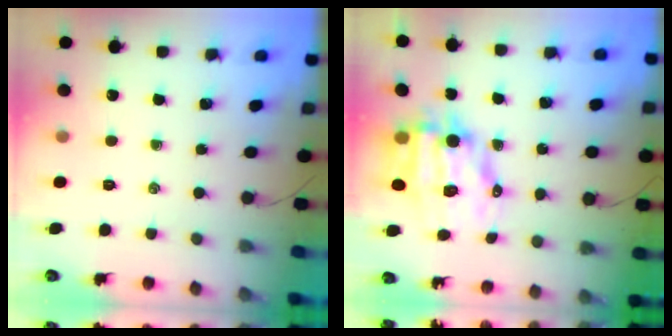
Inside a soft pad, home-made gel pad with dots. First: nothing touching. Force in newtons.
{"total": 11.5, "press": 11.2, "slide": 2.7}